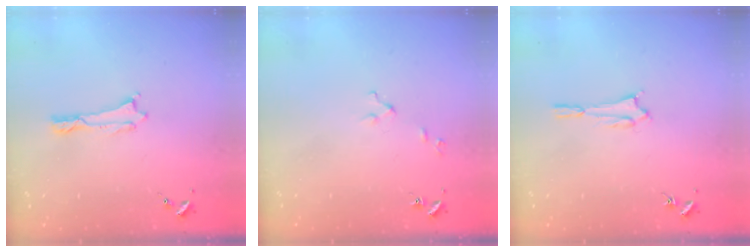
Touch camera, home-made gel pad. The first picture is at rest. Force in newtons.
{"total": 2.6, "press": 2.6, "slide": 0.3}
{"total": 1.6, "press": 1.6, "slide": 0.1}